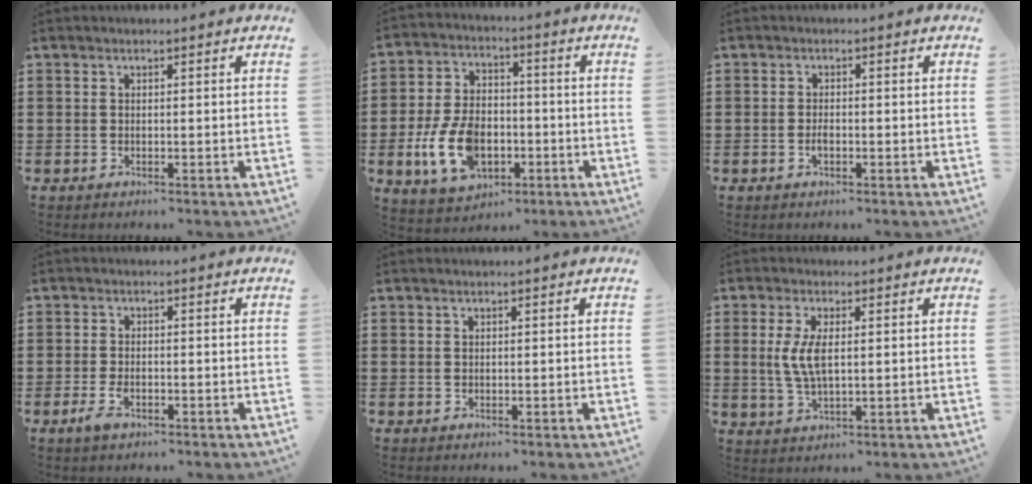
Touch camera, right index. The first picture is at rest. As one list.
[{"total": 10.2, "force": [-2.9, 6.5, 7.2], "torque": [-0.172, 0.002, -0.052]}, {"total": 1.2, "force": [-0.4, 0.5, 1.0], "torque": [-0.021, -0.005, -0.006]}, {"total": 2.8, "force": [-1.4, 1.1, 2.1], "torque": [-0.054, -0.010, -0.028]}, {"total": 0.0}, {"total": 5.4, "force": [0.6, 2.1, 4.9], "torque": [-0.120, -0.002, 0.003]}]